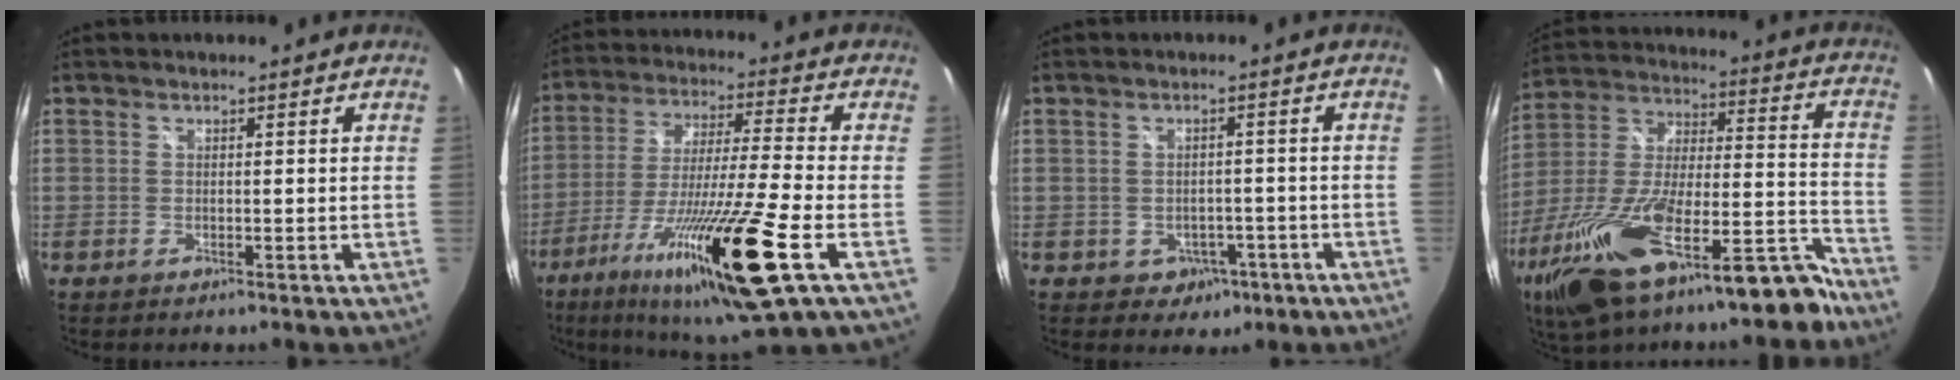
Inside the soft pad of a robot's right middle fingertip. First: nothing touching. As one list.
[{"total": 22.1, "force": [-10.5, 0.7, 19.5], "torque": [-0.370, -0.057, -0.185]}, {"total": 4.8, "force": [-2.0, 4.0, 1.5], "torque": [-0.041, 0.008, -0.012]}, {"total": 28.7, "force": [-19.3, 8.6, 19.4], "torque": [-0.343, -0.020, -0.310]}]